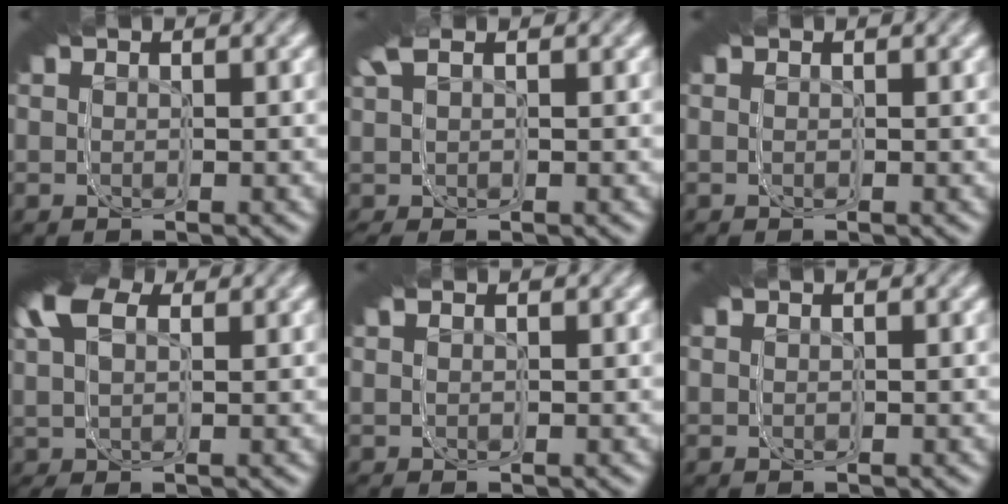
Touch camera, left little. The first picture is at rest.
{"total": 1.4, "force": [1.1, 0.0, 0.8], "torque": [-0.018, 0.023, 0.011]}
{"total": 0.5, "force": [0.2, -0.5, 0.0], "torque": [0.005, 0.006, 0.001]}
{"total": 5.2, "force": [2.2, 3.5, 3.2], "torque": [-0.060, 0.026, 0.018]}
{"total": 0.7, "force": [0.4, -0.5, 0.3], "torque": [-0.003, 0.013, 0.002]}
{"total": 0.0}